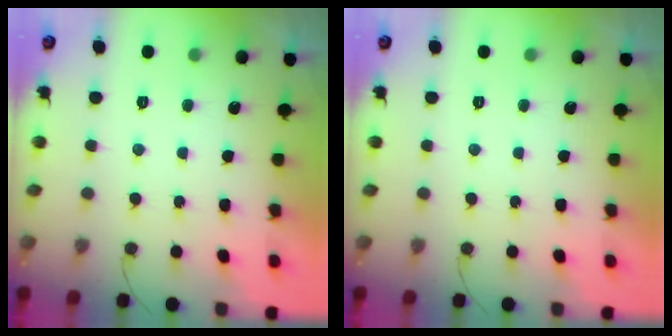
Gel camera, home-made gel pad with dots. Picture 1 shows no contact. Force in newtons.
{"total": 0.0}